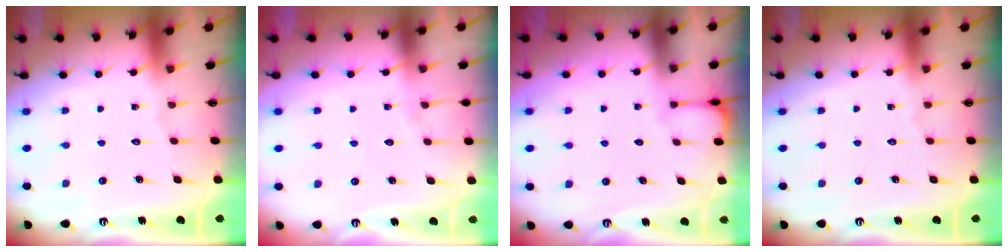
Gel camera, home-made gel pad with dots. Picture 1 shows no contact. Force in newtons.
{"total": 4.2, "press": 4.2, "slide": 0.5}
{"total": 0.8, "press": 0.8, "slide": 0.0}
{"total": 0.0}